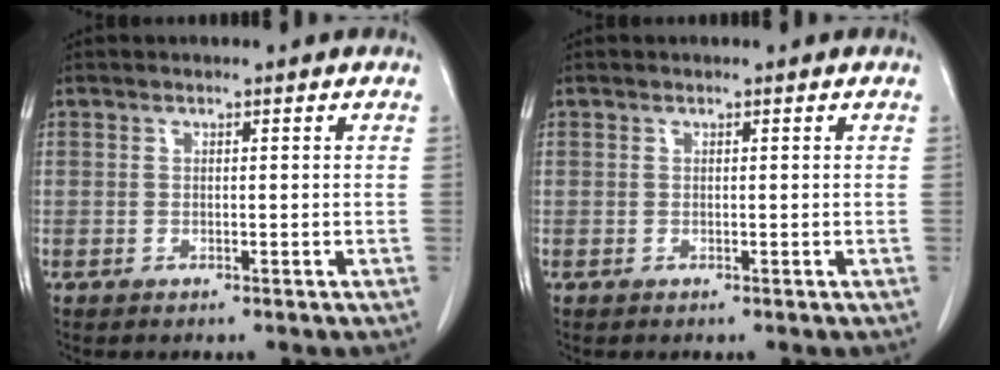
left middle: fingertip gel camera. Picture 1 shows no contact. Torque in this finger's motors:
{"motor_torque": [-0.12, 0.03, -0.04, 0.00]}